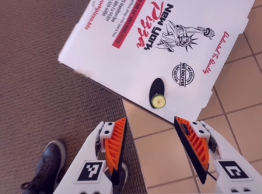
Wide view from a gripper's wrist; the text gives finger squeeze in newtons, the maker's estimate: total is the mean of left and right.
{"total": 0.0}